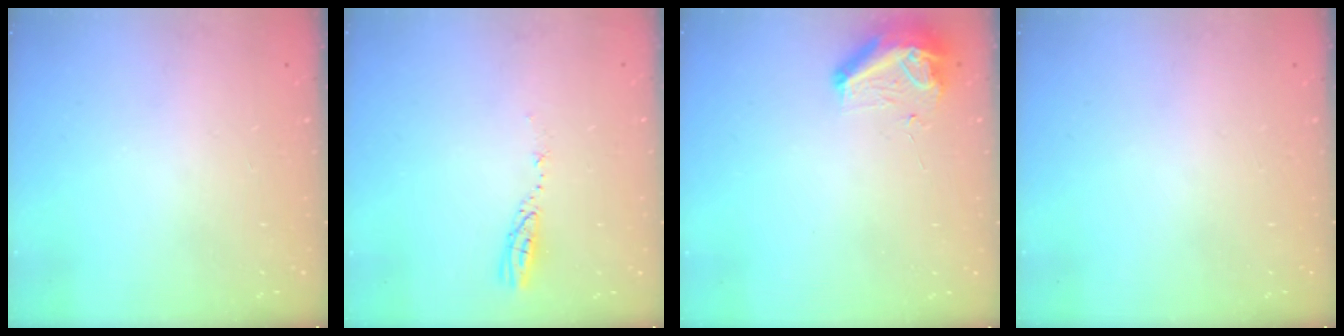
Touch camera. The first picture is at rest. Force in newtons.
{"total": 3.7, "press": 3.7, "slide": 0.2}
{"total": 9.6, "press": 9.3, "slide": 2.5}
{"total": 0.0}